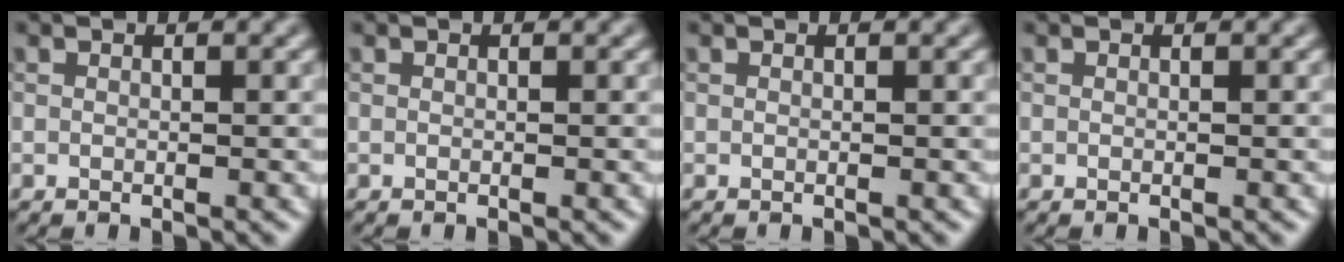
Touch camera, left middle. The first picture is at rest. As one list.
[{"total": 0.0}, {"total": 0.0}, {"total": 0.0}]